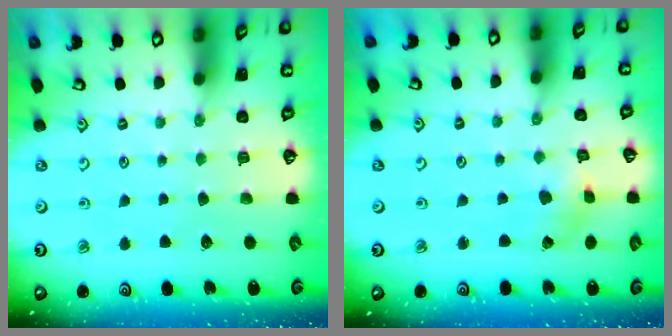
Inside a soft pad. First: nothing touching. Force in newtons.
{"total": 1.8, "press": 1.8, "slide": 0.2}